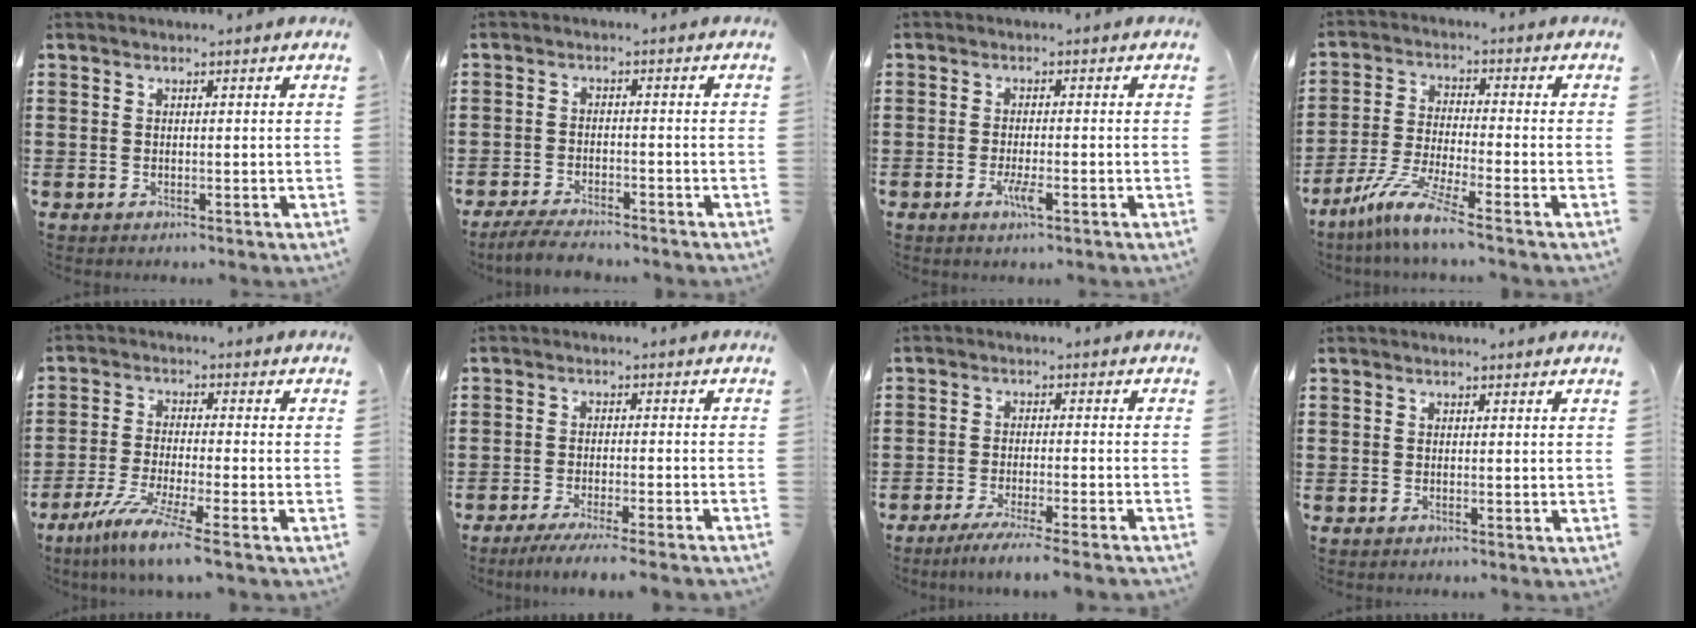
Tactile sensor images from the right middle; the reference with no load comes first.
{"total": 3.9, "force": [-3.7, 0.5, 1.3], "torque": [-0.034, -0.006, -0.076]}
{"total": 2.9, "force": [-1.2, 0.5, 2.5], "torque": [-0.056, -0.004, -0.027]}
{"total": 7.6, "force": [-5.8, 0.0, 5.0], "torque": [-0.114, -0.019, -0.116]}
{"total": 6.9, "force": [-5.1, -0.1, 4.7], "torque": [-0.100, -0.021, -0.098]}
{"total": 3.7, "force": [-3.2, -0.4, 1.7], "torque": [-0.032, -0.012, -0.064]}
{"total": 3.8, "force": [-3.3, -0.4, 1.7], "torque": [-0.035, -0.012, -0.066]}
{"total": 0.0}